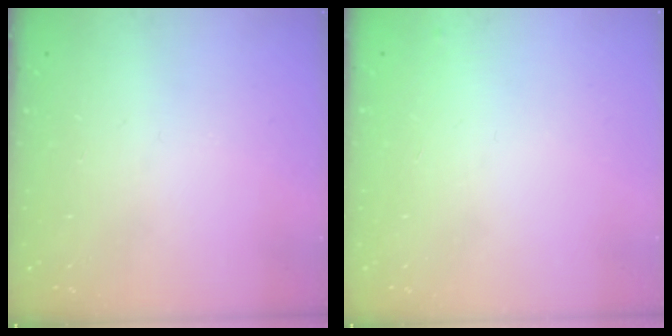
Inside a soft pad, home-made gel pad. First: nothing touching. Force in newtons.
{"total": 3.2, "press": 3.2, "slide": 0.4}